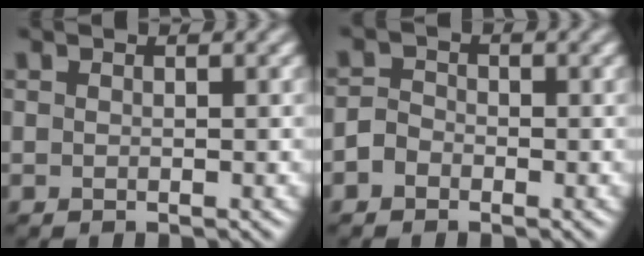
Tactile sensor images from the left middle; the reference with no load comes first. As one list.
[{"total": 1.7, "force": [-1.1, 1.2, 0.4], "torque": [0.002, 0.004, -0.029]}]